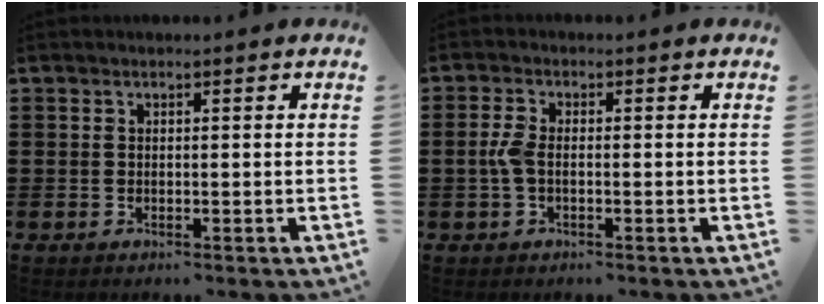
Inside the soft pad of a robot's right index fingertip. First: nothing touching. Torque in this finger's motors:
{"motor_torque": [0.89, 0.26, 0.47, 0.13]}